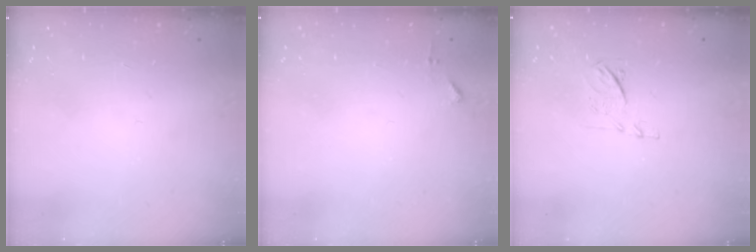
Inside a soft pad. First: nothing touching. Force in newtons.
{"total": 3.7, "press": 3.7, "slide": 0.5}
{"total": 6.6, "press": 6.6, "slide": 0.9}